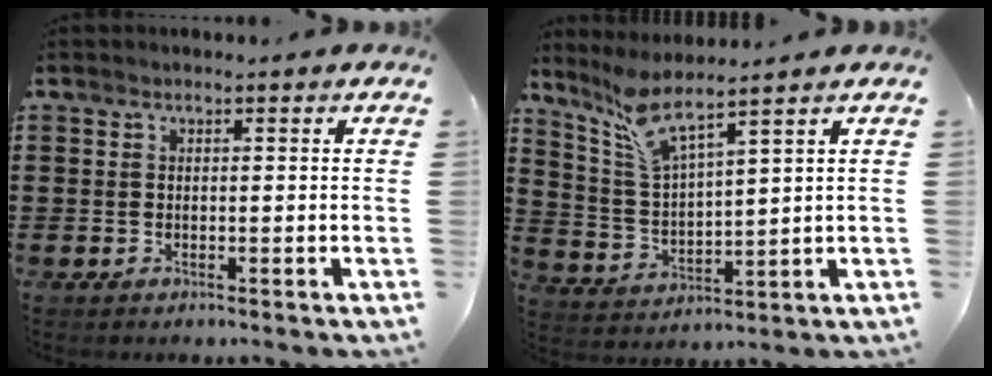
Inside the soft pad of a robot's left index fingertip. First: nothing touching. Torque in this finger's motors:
{"motor_torque": [0.78, -0.81, 0.10, 0.03]}